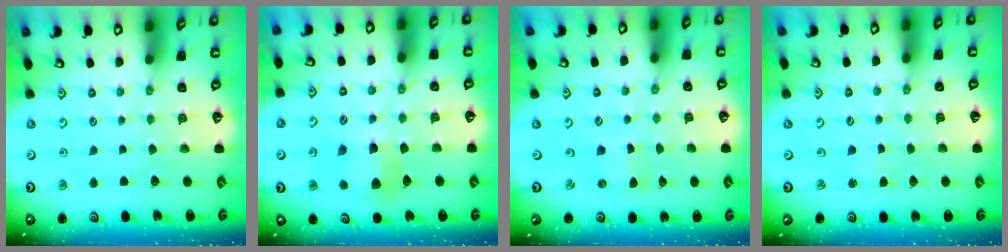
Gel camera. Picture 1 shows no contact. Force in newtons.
{"total": 7.1, "press": 7.1, "slide": 0.5}
{"total": 0.0}
{"total": 1.1, "press": 1.1, "slide": 0.1}